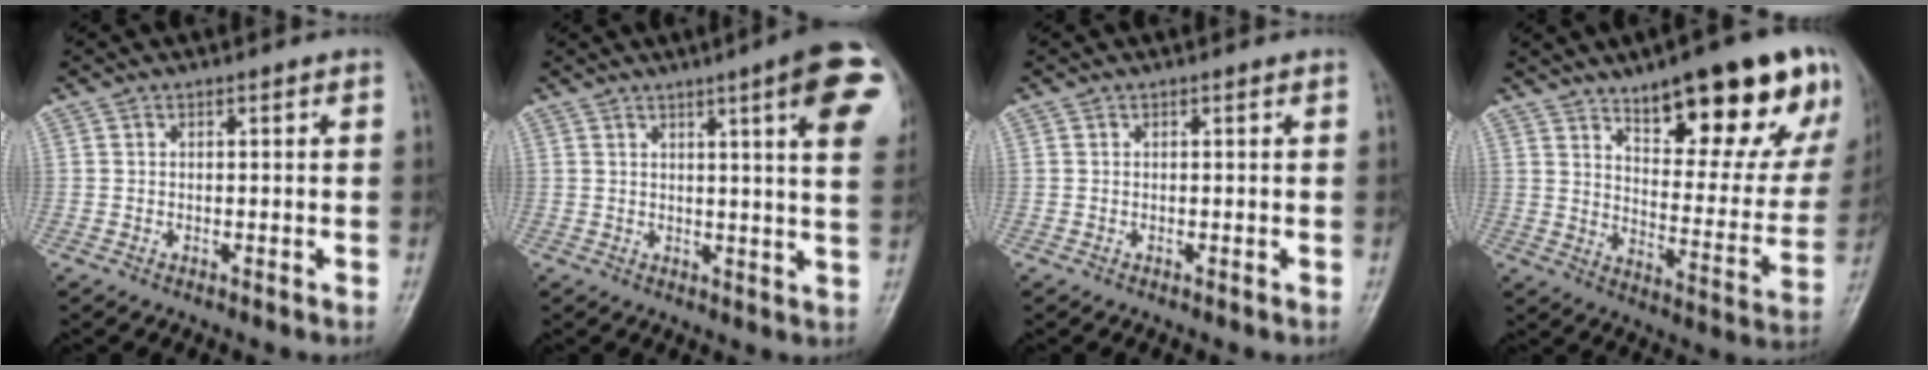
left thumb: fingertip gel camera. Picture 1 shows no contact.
{"total": 12.8, "force": [5.3, 1.3, 11.6], "torque": [-0.134, -0.016, 0.057]}
{"total": 0.0}
{"total": 25.1, "force": [14.8, 8.5, 18.4], "torque": [-0.198, -0.054, 0.213]}